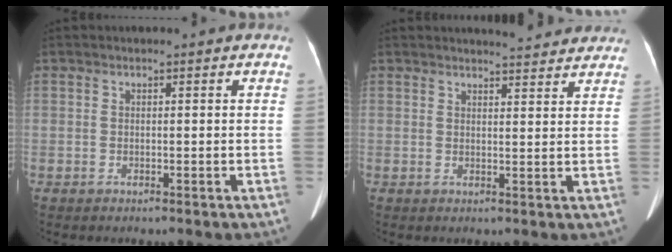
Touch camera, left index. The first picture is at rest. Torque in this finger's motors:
{"motor_torque": [-0.03, -0.12, -0.13, 0.01]}